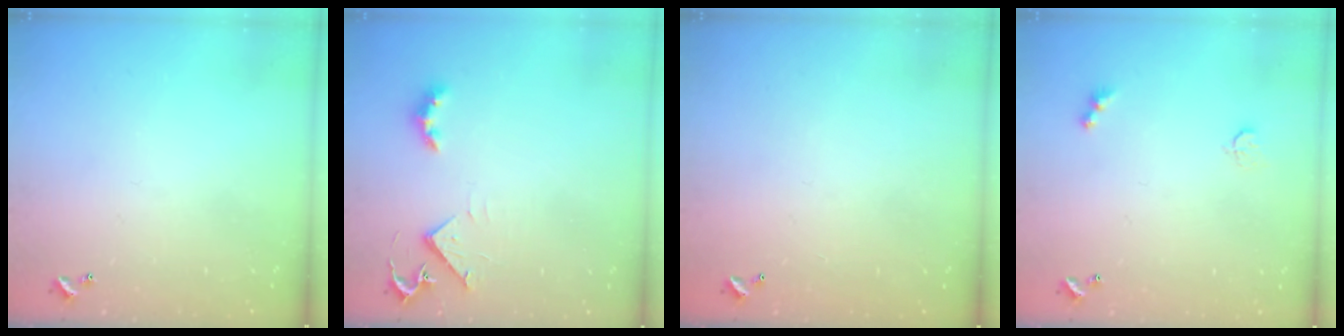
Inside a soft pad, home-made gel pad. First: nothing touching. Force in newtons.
{"total": 4.1, "press": 4.0, "slide": 0.5}
{"total": 3.0, "press": 3.0, "slide": 0.1}
{"total": 2.9, "press": 2.8, "slide": 0.7}